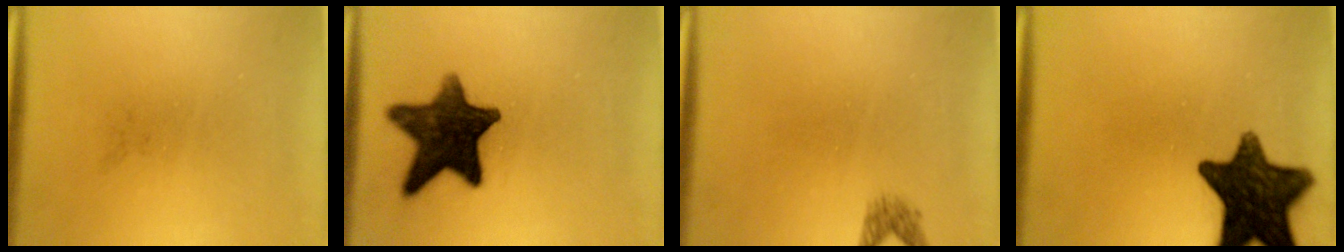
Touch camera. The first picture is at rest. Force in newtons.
{"total": 13.6}
{"total": 1.3}
{"total": 14.2}